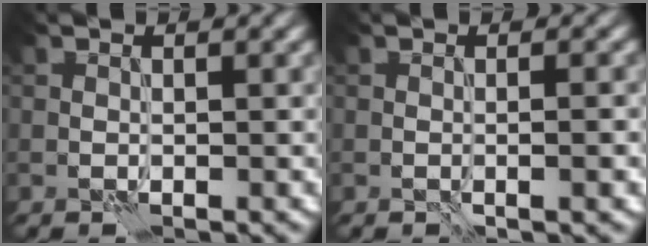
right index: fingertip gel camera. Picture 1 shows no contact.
{"total": 2.0, "force": [-0.3, 0.6, 1.9], "torque": [-0.012, 0.002, -0.002]}